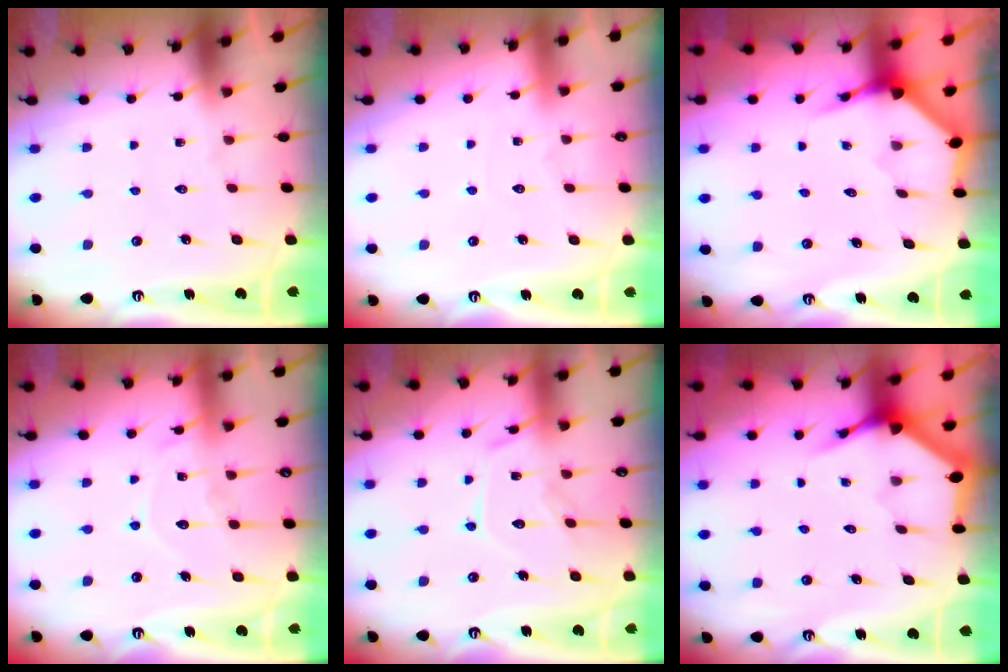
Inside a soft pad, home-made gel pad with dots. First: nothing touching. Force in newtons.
{"total": 2.7, "press": 2.7, "slide": 0.3}
{"total": 3.8, "press": 3.8, "slide": 0.1}
{"total": 11.1, "press": 11.1, "slide": 1.0}
{"total": 12.2, "press": 12.1, "slide": 1.2}
{"total": 3.7, "press": 3.7, "slide": 0.5}